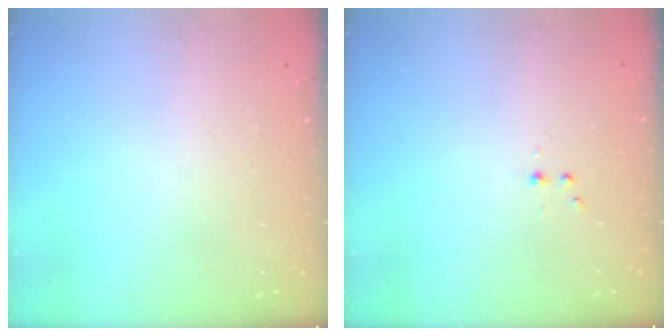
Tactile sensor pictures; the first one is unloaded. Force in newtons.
{"total": 2.2, "press": 1.9, "slide": 1.2}